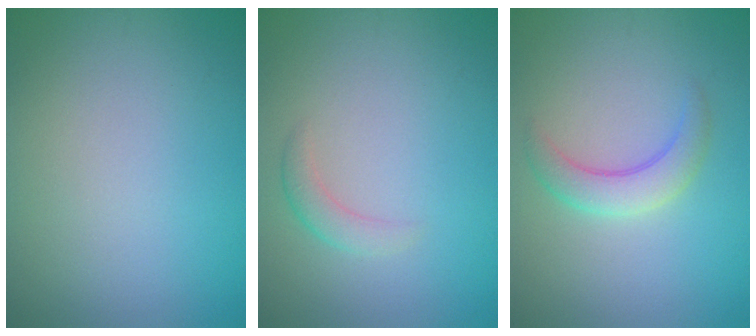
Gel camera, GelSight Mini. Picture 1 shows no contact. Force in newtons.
{"total": 1.6, "press": 1.6, "slide": 0.0}
{"total": 2.9, "press": 2.9, "slide": 0.1}